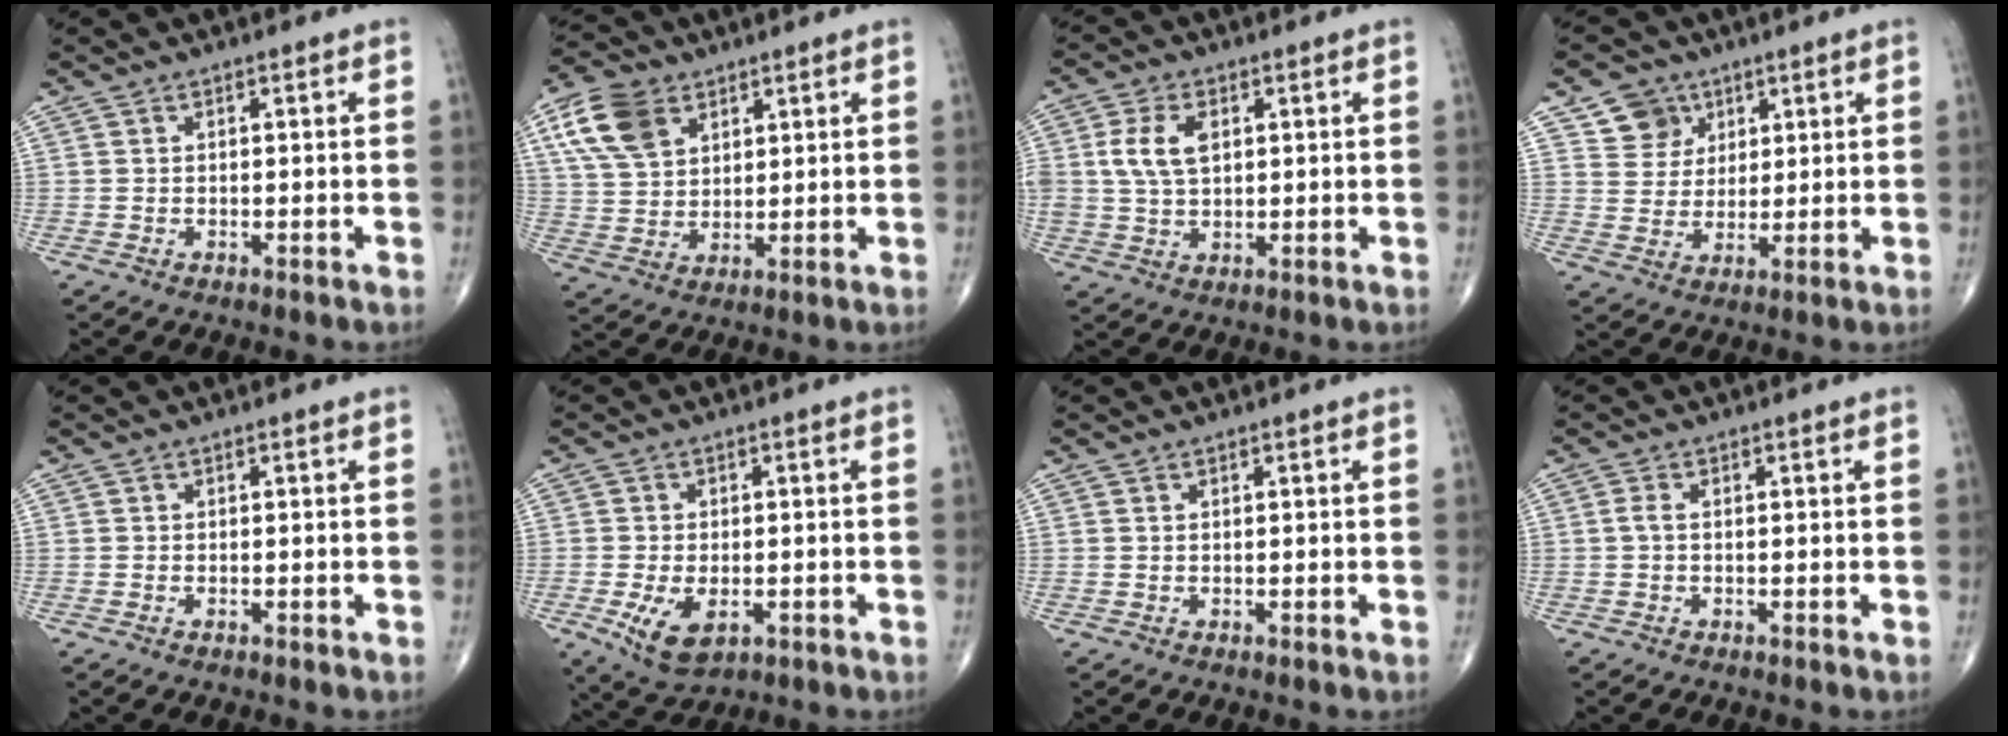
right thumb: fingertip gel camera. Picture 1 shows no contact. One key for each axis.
{"total": 10.9, "fx": 5.1, "fy": 7.3, "fz": 6.4, "tx": -0.111, "ty": -0.009, "tz": 0.099}
{"total": 7.3, "fx": 1.6, "fy": 4.5, "fz": 5.6, "tx": -0.111, "ty": 0.001, "tz": 0.034}
{"total": 6.7, "fx": 3.6, "fy": 5.5, "fz": 1.1, "tx": 0.009, "ty": -0.021, "tz": 0.067}
{"total": 0.0}
{"total": 7.5, "fx": -2.4, "fy": 4.3, "fz": 5.7, "tx": -0.100, "ty": -0.005, "tz": -0.031}
{"total": 0.0}
{"total": 1.3, "fx": 0.0, "fy": 0.5, "fz": 1.2, "tx": -0.026, "ty": 0.000, "tz": -0.002}